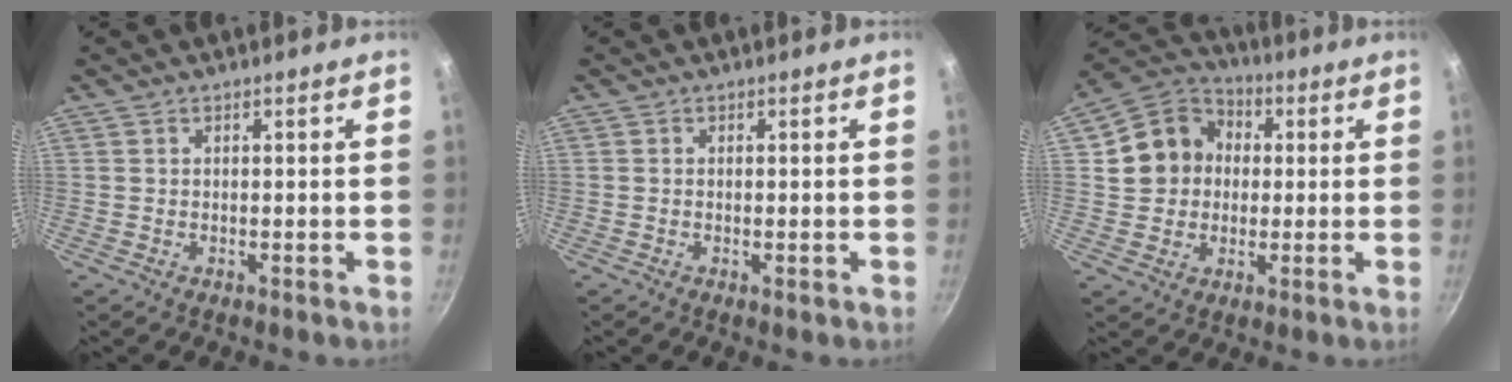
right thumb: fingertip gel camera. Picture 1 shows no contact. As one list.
[{"total": 0.5, "force": [-0.2, 0.1, 0.5], "torque": [-0.008, 0.000, -0.004]}, {"total": 11.9, "force": [1.6, 10.5, 5.3], "torque": [-0.063, 0.024, 0.013]}]